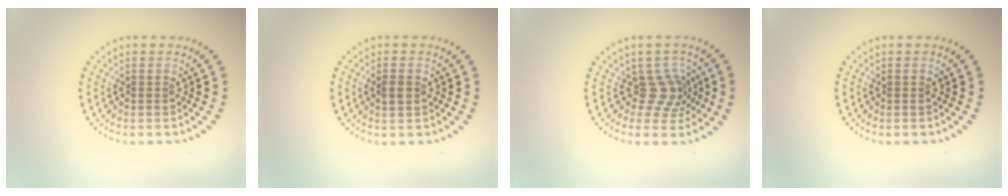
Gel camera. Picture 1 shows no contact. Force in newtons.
{"total": 1.5, "press": 1.5, "slide": 0.0}
{"total": 2.8, "press": 2.0, "slide": 1.9}
{"total": 0.0}